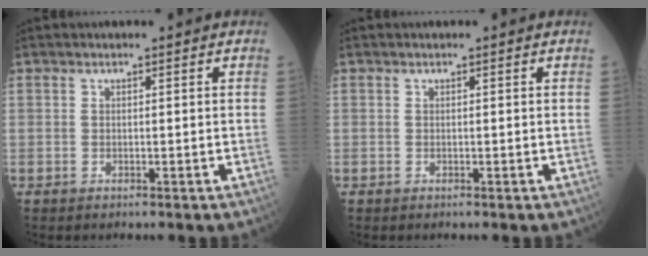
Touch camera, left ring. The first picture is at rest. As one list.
[{"total": 0.0}]